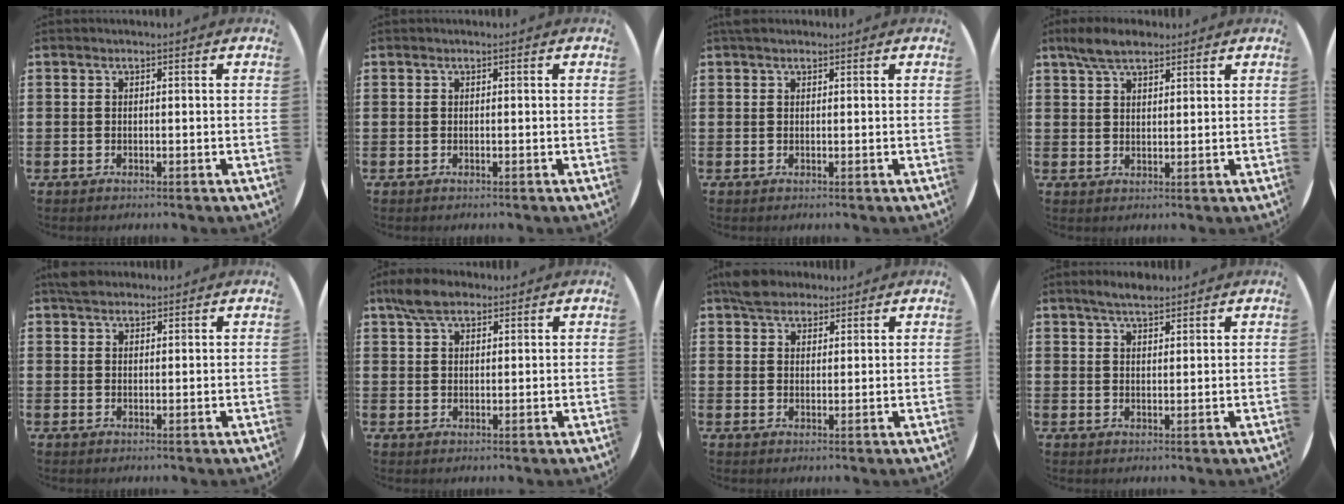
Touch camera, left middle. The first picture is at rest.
{"total": 0.0}
{"total": 0.8, "force": [0.7, 0.4, 0.1], "torque": [0.003, -0.001, 0.011]}
{"total": 4.7, "force": [3.8, 1.8, 2.2], "torque": [-0.043, -0.003, 0.070]}
{"total": 2.2, "force": [2.0, 0.9, 0.4], "torque": [-0.003, 0.004, 0.037]}
{"total": 4.6, "force": [3.5, 2.1, 2.0], "torque": [-0.040, 0.003, 0.065]}
{"total": 3.7, "force": [3.2, 1.7, 0.5], "torque": [-0.004, -0.001, 0.060]}
{"total": 3.2, "force": [2.9, 0.8, 1.3], "torque": [-0.022, -0.003, 0.050]}